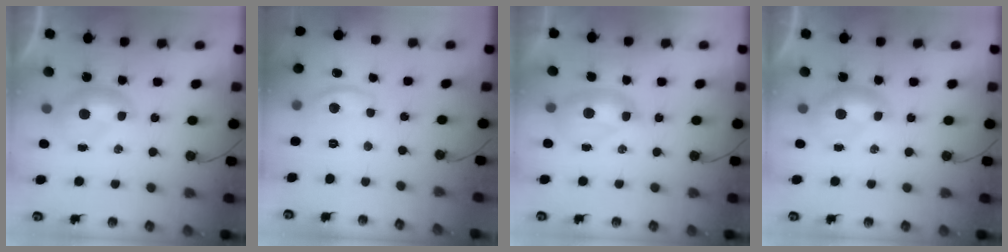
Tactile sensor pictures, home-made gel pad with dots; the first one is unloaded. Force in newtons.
{"total": 7.4, "press": 7.4, "slide": 0.5}
{"total": 2.6, "press": 2.5, "slide": 0.5}
{"total": 0.0}